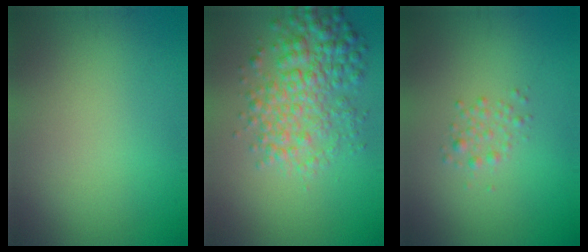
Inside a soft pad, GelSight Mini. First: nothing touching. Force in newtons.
{"total": 5.5, "press": 5.5, "slide": 0.1}
{"total": 1.3, "press": 1.3, "slide": 0.0}